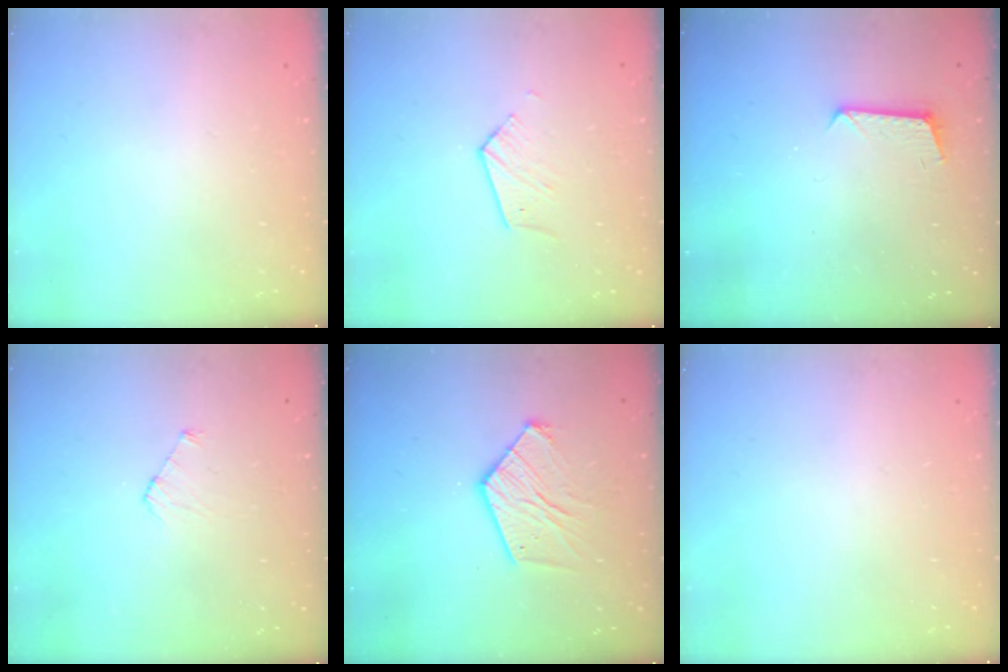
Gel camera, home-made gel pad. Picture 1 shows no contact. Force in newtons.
{"total": 4.0, "press": 4.0, "slide": 0.4}
{"total": 6.7, "press": 6.7, "slide": 0.5}
{"total": 3.6, "press": 3.6, "slide": 0.2}
{"total": 12.0, "press": 11.9, "slide": 1.0}
{"total": 0.0}